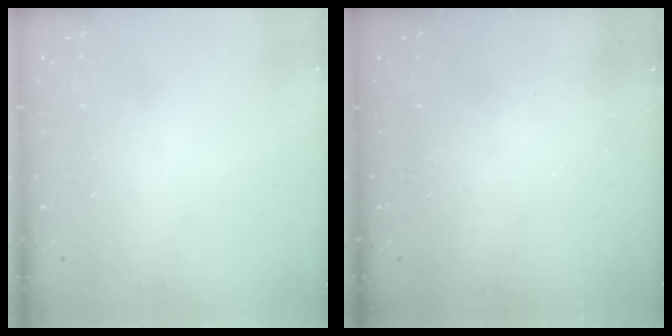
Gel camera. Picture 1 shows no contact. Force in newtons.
{"total": 2.5, "press": 2.4, "slide": 0.8}